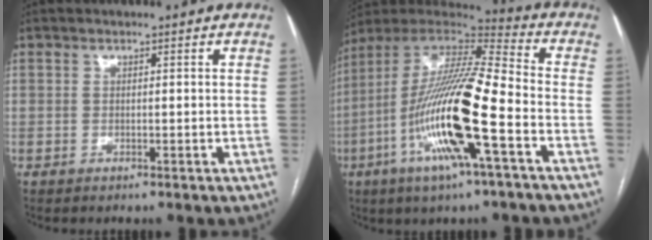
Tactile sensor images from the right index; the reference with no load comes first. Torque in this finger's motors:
{"motor_torque": [2.14, 0.00, 1.05, 0.21]}